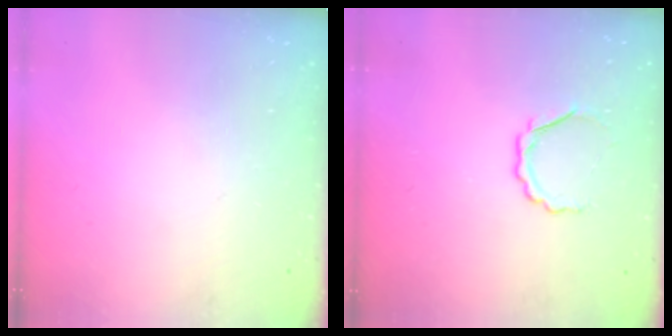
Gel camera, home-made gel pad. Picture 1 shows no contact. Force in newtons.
{"total": 4.5, "press": 4.3, "slide": 1.4}